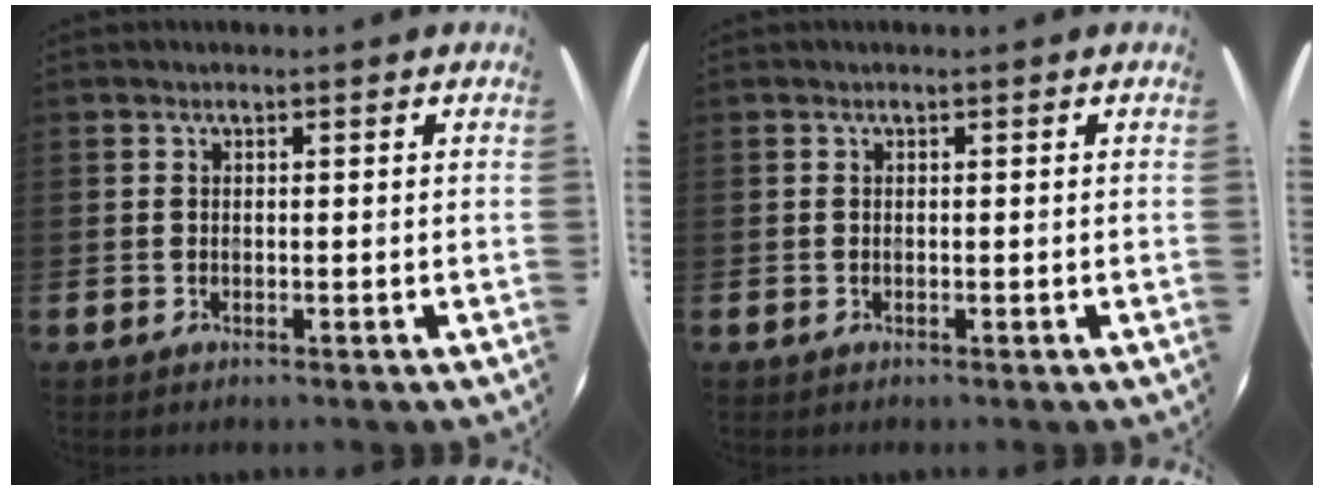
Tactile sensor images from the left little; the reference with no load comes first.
{"total": 0.0}